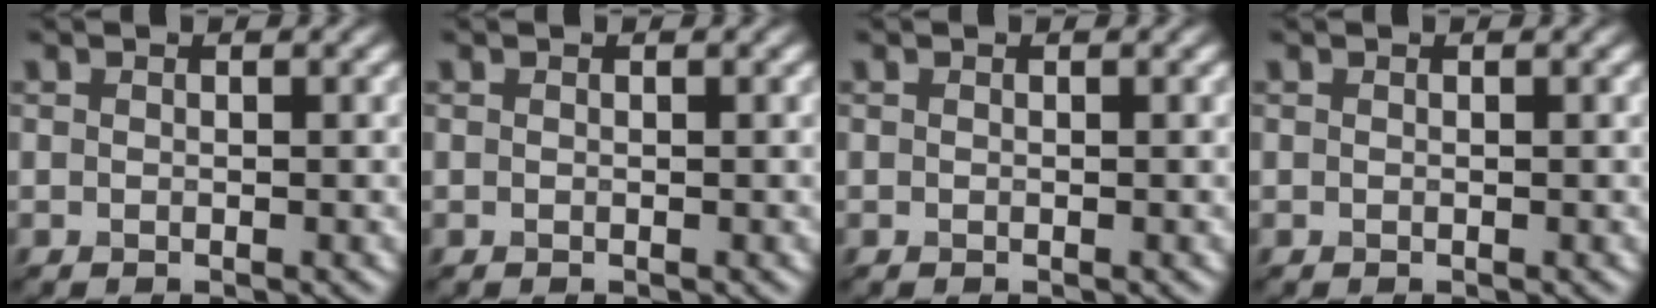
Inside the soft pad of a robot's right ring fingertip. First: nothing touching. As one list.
[{"total": 0.0}, {"total": 0.0}, {"total": 0.0}]